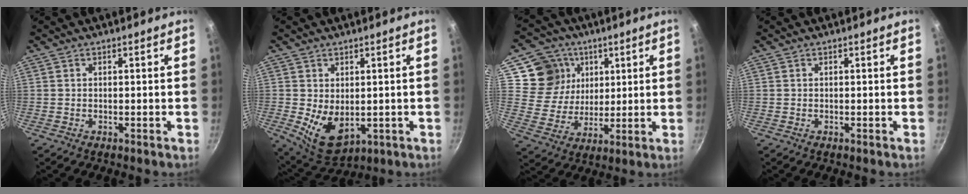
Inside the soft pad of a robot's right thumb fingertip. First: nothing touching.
{"total": 8.6, "force": [-0.4, 5.6, 6.5], "torque": [-0.090, -0.023, 0.014]}
{"total": 12.0, "force": [5.0, 10.5, 2.8], "torque": [-0.013, -0.024, 0.087]}
{"total": 0.0}